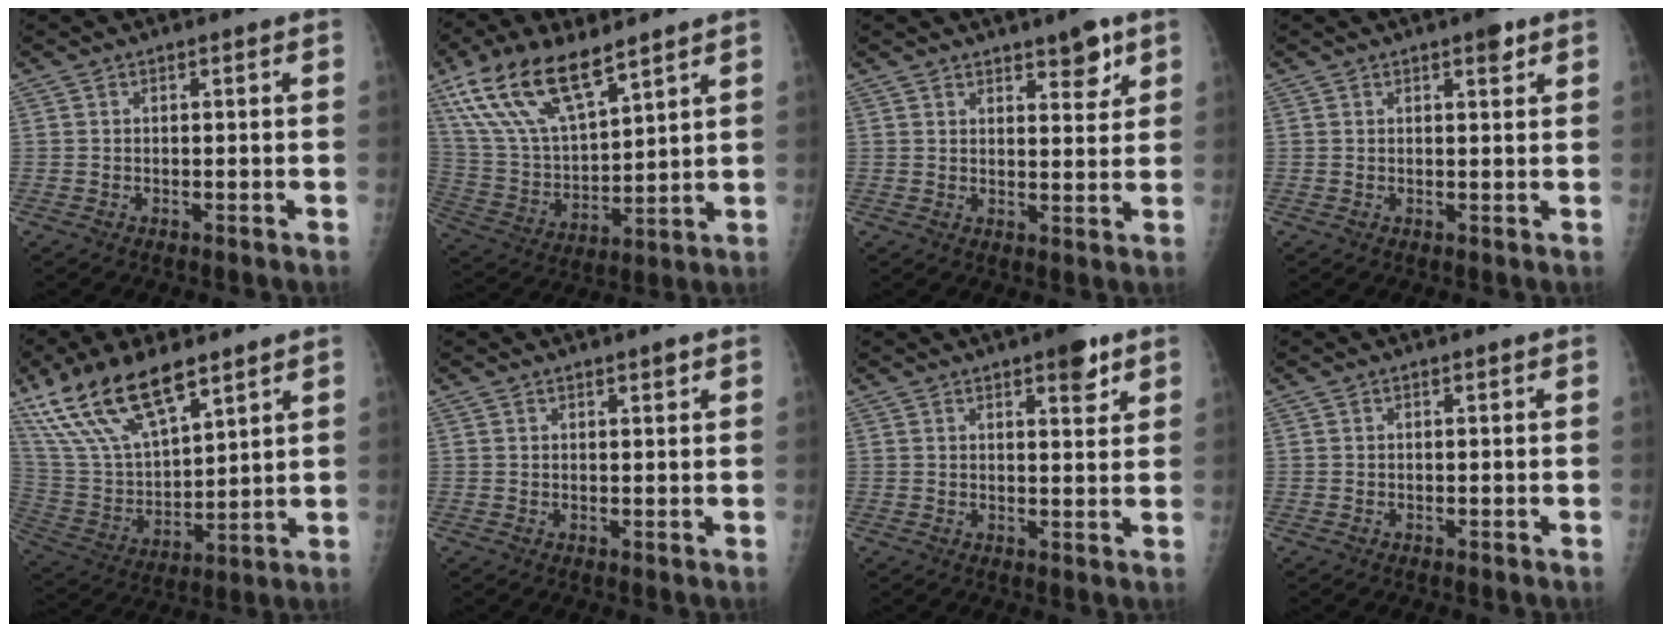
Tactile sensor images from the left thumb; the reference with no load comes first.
{"total": 17.4, "force": [11.2, 6.7, 11.5], "torque": [-0.204, -0.039, 0.226]}
{"total": 5.3, "force": [3.5, 2.0, 3.4], "torque": [-0.028, -0.023, 0.048]}
{"total": 2.4, "force": [1.5, 0.8, 1.7], "torque": [-0.016, -0.006, 0.019]}
{"total": 18.7, "force": [12.5, 7.2, 11.8], "torque": [-0.206, -0.046, 0.251]}
{"total": 1.3, "force": [1.0, 0.4, 0.7], "torque": [-0.004, -0.005, 0.014]}
{"total": 5.1, "force": [3.2, 1.8, 3.6], "torque": [-0.033, -0.016, 0.040]}
{"total": 0.0}